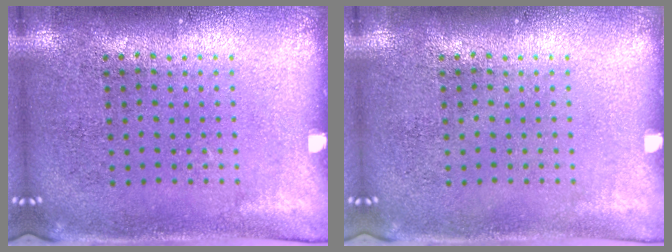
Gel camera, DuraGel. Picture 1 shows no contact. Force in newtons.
{"total": 0.0}